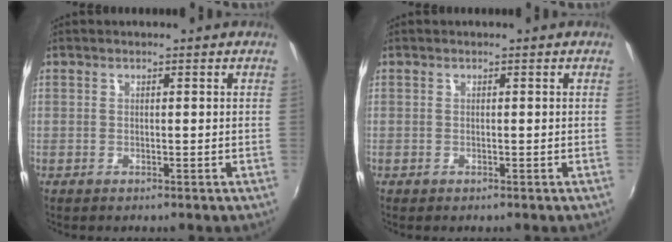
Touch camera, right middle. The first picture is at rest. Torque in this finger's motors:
{"motor_torque": [0.68, -1.34, 0.05, 0.02]}